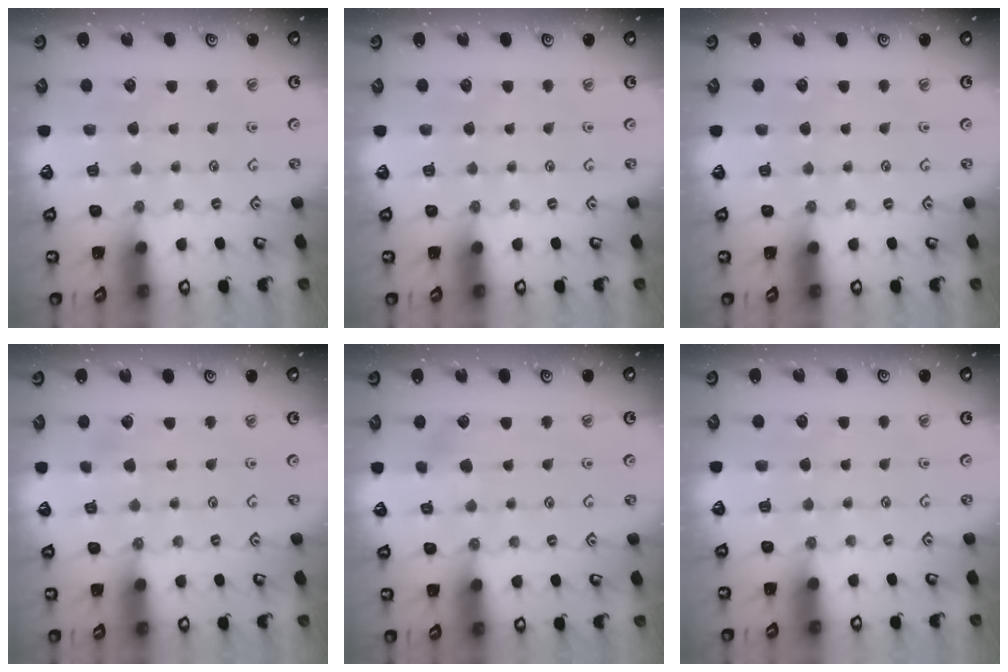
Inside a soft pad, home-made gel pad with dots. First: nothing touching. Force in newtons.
{"total": 0.0}
{"total": 0.0}
{"total": 1.7, "press": 1.7, "slide": 0.1}
{"total": 5.4, "press": 5.3, "slide": 0.9}
{"total": 0.0}